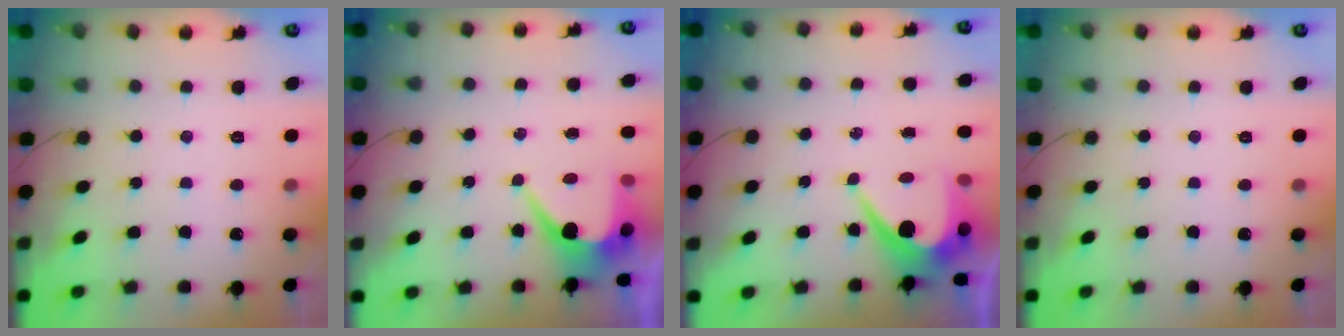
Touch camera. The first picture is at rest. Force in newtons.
{"total": 6.7, "press": 6.7, "slide": 0.3}
{"total": 8.0, "press": 7.9, "slide": 0.8}
{"total": 0.0}